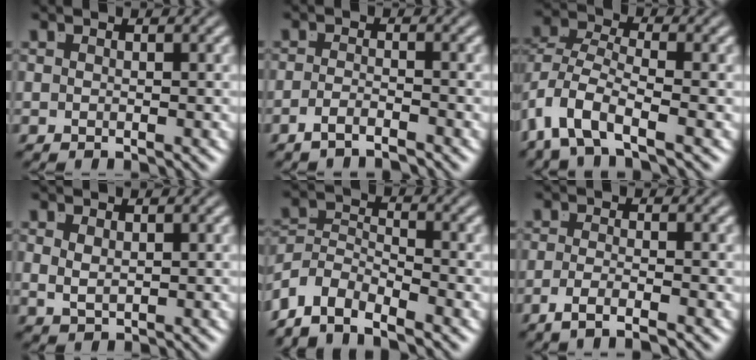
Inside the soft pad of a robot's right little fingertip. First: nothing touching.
{"total": 2.4, "force": [-2.2, -0.6, 0.8], "torque": [-0.012, -0.007, -0.036]}
{"total": 5.1, "force": [-2.0, 3.0, 3.6], "torque": [-0.107, -0.032, -0.028]}
{"total": 1.2, "force": [0.5, 0.4, 1.0], "torque": [-0.027, -0.015, 0.026]}
{"total": 7.0, "force": [-3.6, 5.2, 2.9], "torque": [-0.084, -0.035, -0.061]}
{"total": 2.6, "force": [-2.1, -0.5, 1.5], "torque": [-0.033, -0.011, -0.032]}